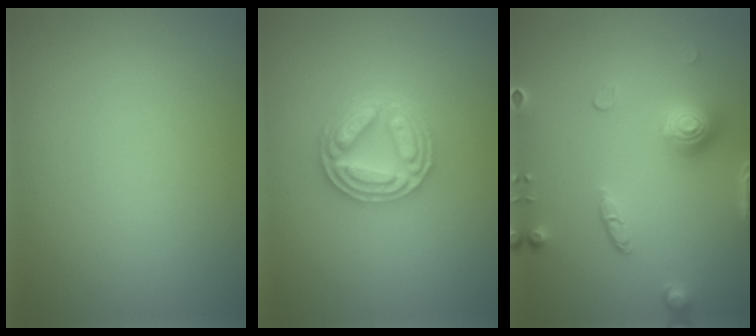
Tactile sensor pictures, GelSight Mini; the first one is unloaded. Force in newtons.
{"total": 4.7, "press": 4.6, "slide": 0.8}
{"total": 3.9, "press": 3.4, "slide": 1.9}